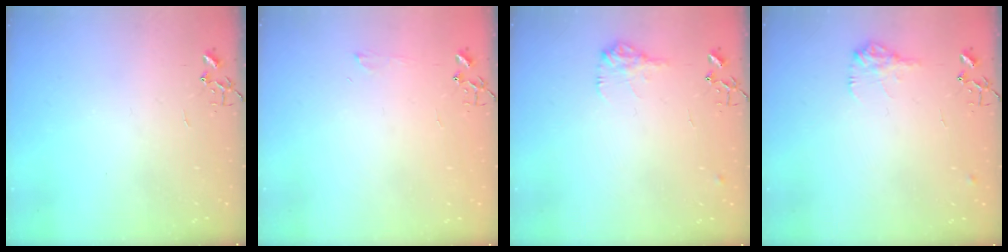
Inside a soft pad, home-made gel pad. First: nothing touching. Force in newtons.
{"total": 4.2, "press": 4.2, "slide": 0.6}
{"total": 9.5, "press": 9.5, "slide": 0.4}
{"total": 9.5, "press": 9.5, "slide": 0.4}